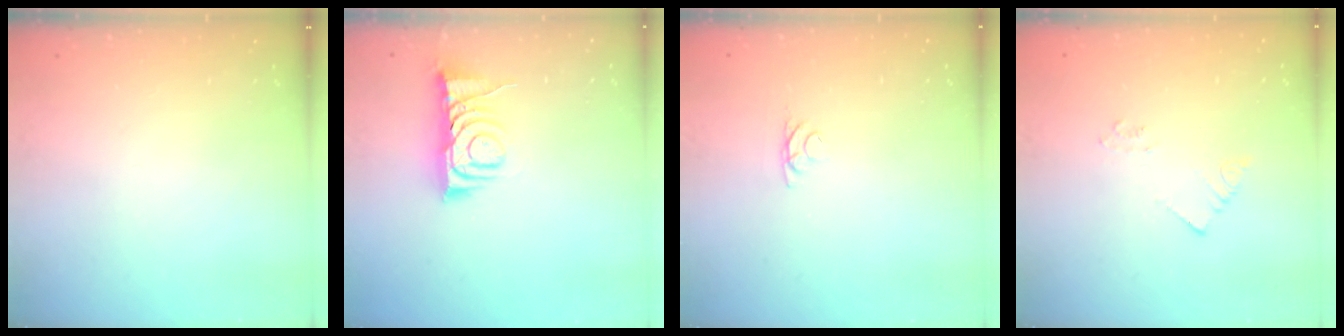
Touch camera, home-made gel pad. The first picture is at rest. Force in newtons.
{"total": 8.6, "press": 8.6, "slide": 0.5}
{"total": 2.8, "press": 2.8, "slide": 0.5}
{"total": 2.3, "press": 2.3, "slide": 0.1}